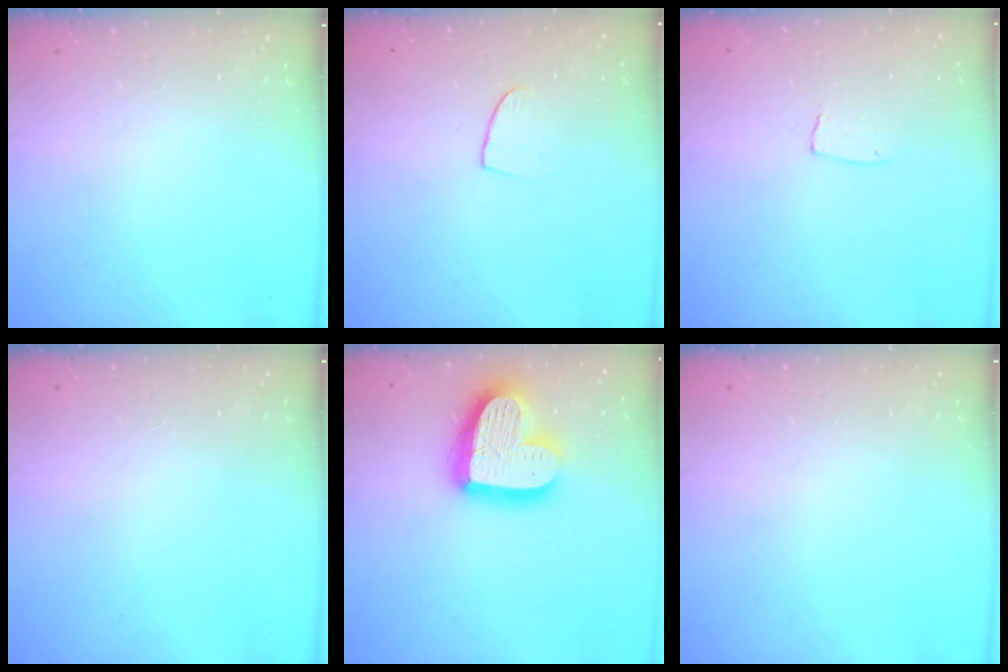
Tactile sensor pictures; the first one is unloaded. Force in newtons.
{"total": 5.8, "press": 5.8, "slide": 0.4}
{"total": 3.1, "press": 3.1, "slide": 0.2}
{"total": 0.0}
{"total": 19.4, "press": 19.3, "slide": 1.5}
{"total": 0.0}